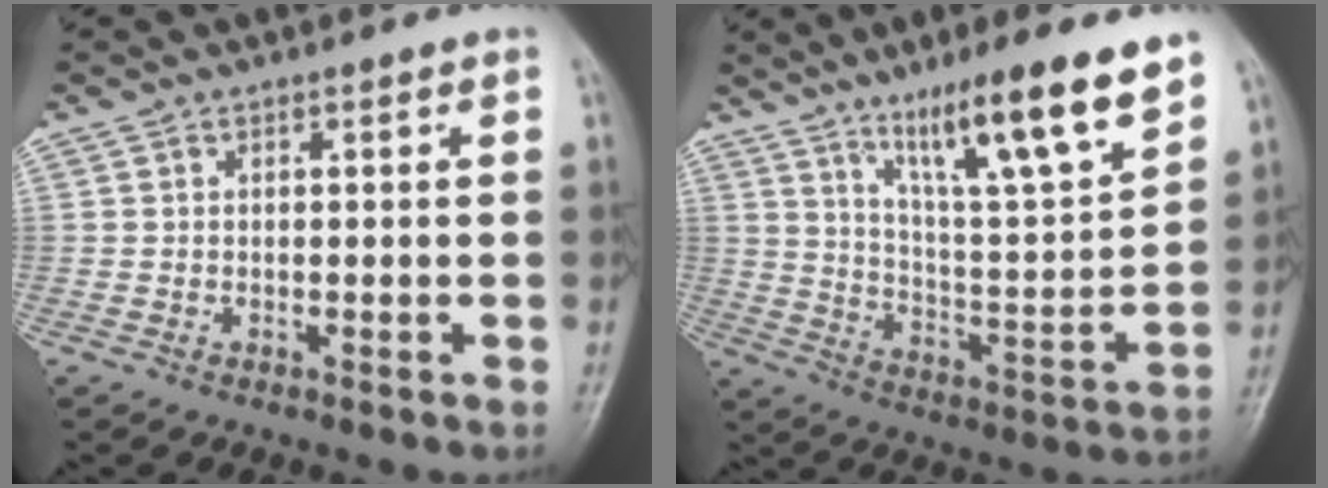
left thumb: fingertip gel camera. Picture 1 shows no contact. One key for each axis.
{"total": 18.4, "fx": 12.2, "fy": 2.3, "fz": 13.6, "tx": -0.196, "ty": -0.065, "tz": 0.204}